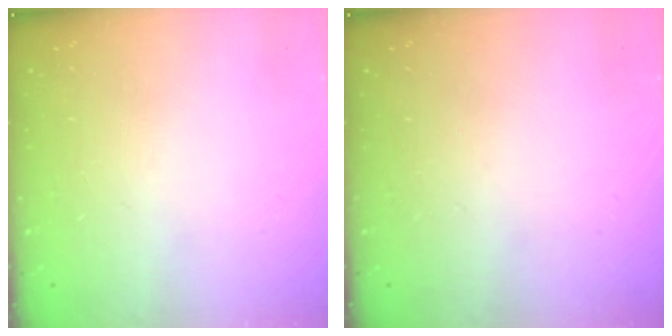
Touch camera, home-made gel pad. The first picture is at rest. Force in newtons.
{"total": 0.0}